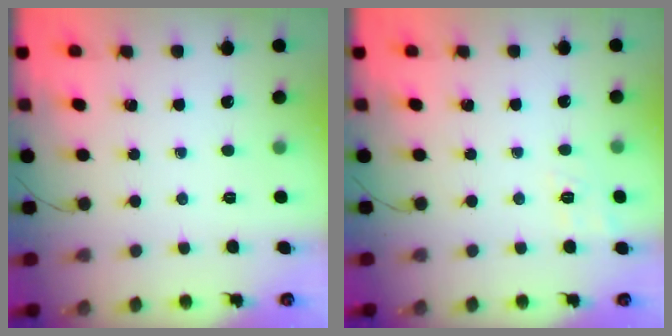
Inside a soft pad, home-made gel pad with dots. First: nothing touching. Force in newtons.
{"total": 7.2, "press": 6.8, "slide": 2.1}